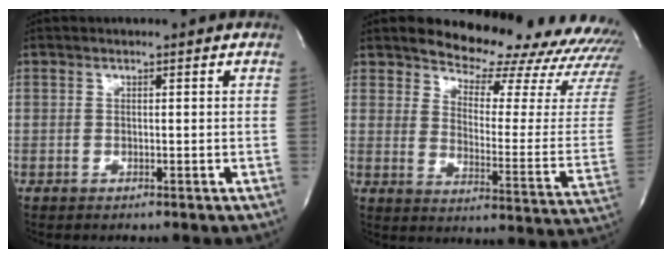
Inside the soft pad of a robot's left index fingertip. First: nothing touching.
{"total": 23.4, "force": [21.9, 5.1, 6.4], "torque": [-0.087, -0.125, 0.249]}